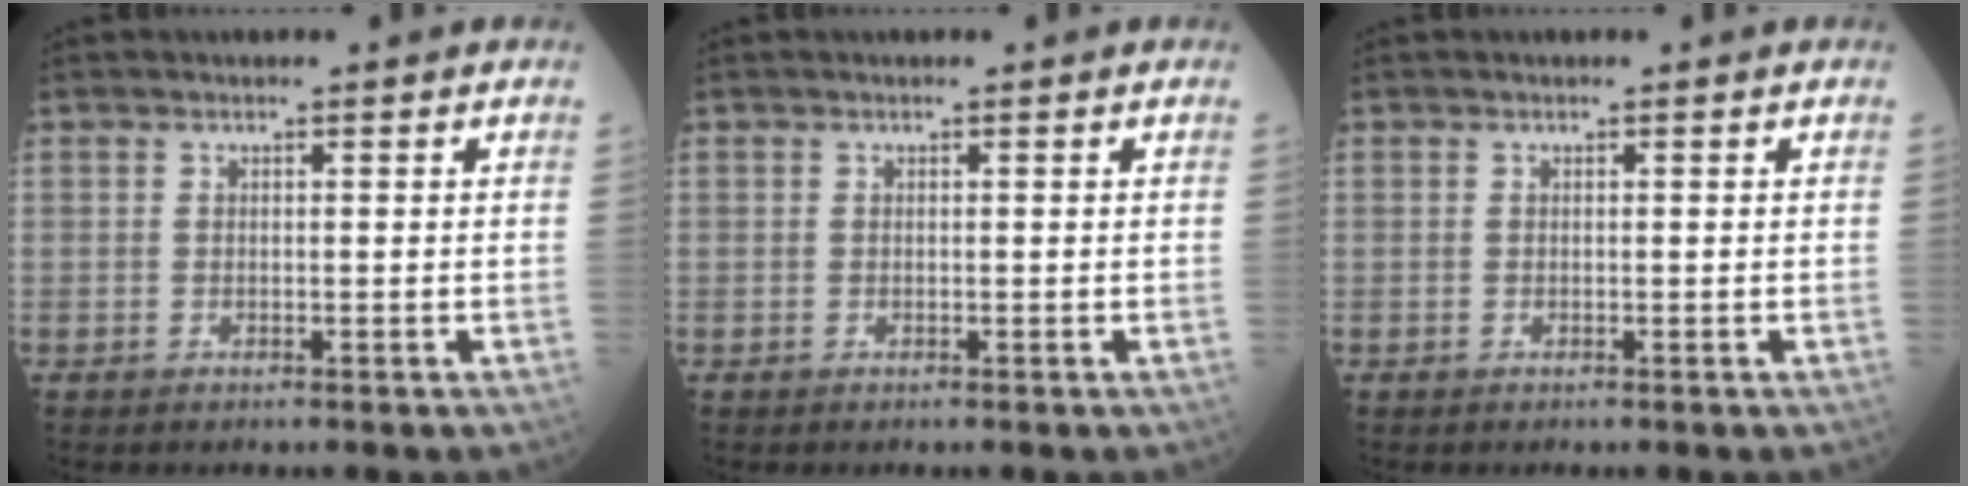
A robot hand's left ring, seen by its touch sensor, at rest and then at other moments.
{"total": 0.0}
{"total": 0.0}